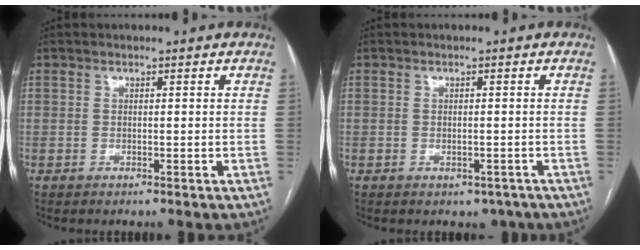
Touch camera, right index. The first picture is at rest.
{"total": 2.0, "force": [-1.4, 1.2, 0.9], "torque": [-0.006, 0.002, -0.010]}